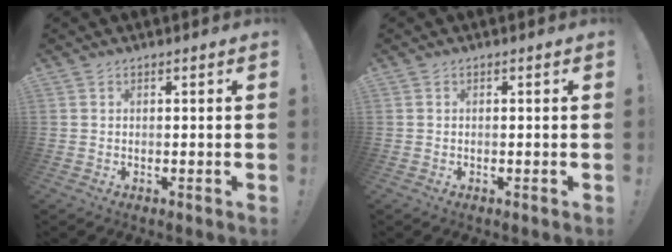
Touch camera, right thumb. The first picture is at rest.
{"total": 0.0}